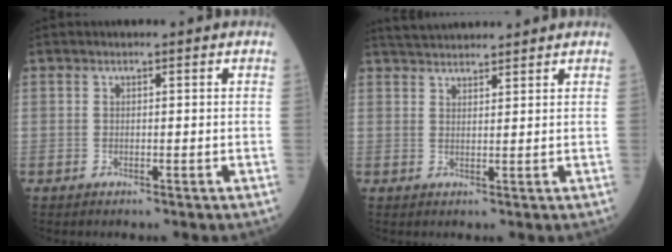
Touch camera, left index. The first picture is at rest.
{"total": 6.7, "force": [6.4, 0.7, 1.9], "torque": [-0.036, 0.037, 0.103]}